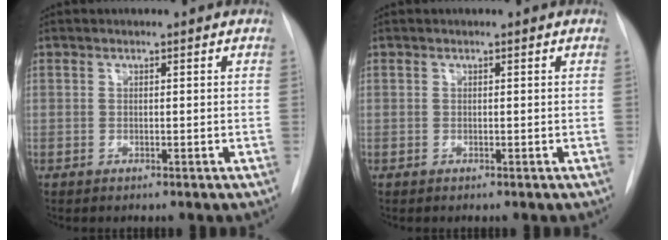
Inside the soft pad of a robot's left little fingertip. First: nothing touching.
{"total": 0.0}